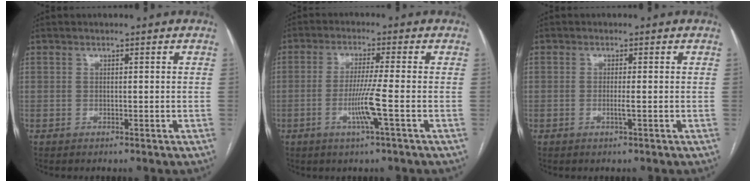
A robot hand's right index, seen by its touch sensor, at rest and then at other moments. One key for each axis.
{"total": 6.0, "fx": -1.8, "fy": -1.1, "fz": 5.6, "tx": -0.106, "ty": -0.013, "tz": -0.038}
{"total": 1.3, "fx": -0.3, "fy": -0.2, "fz": 1.3, "tx": -0.025, "ty": -0.002, "tz": -0.007}